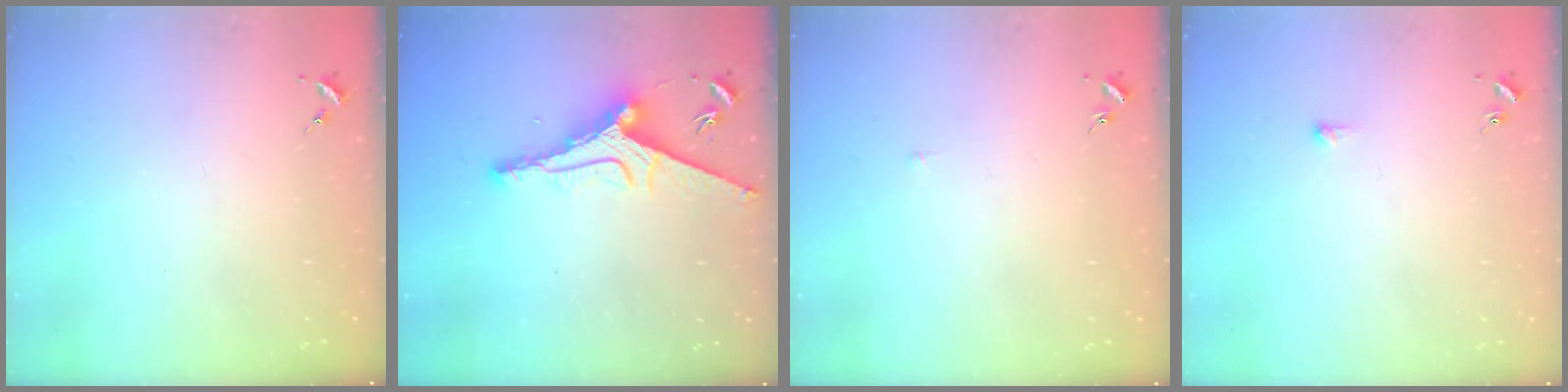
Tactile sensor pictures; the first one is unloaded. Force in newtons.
{"total": 10.4, "press": 10.3, "slide": 1.3}
{"total": 1.8, "press": 1.8, "slide": 0.3}
{"total": 3.1, "press": 3.0, "slide": 0.6}